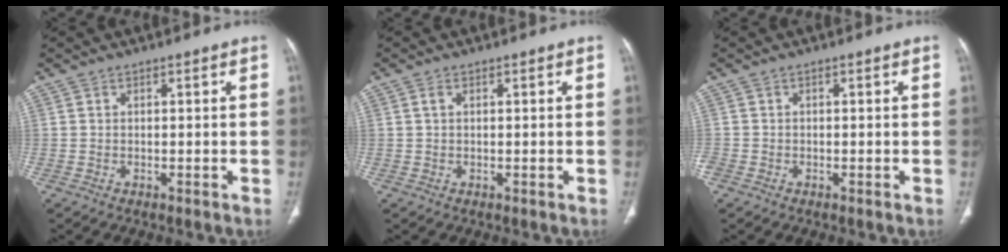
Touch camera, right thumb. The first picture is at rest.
{"total": 1.2, "force": [0.5, 0.6, 0.9], "torque": [-0.021, 0.007, 0.011]}
{"total": 1.0, "force": [-0.4, 0.9, 0.4], "torque": [-0.008, 0.001, -0.009]}